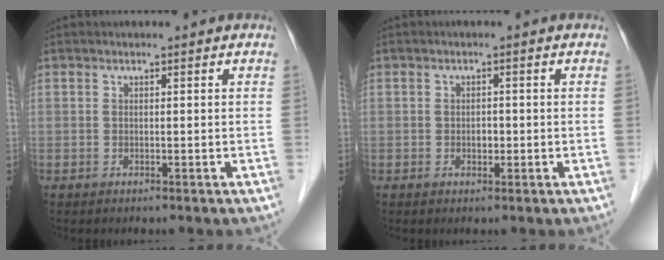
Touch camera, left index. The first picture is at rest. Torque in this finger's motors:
{"motor_torque": [0.06, 0.07, 0.04, 0.01]}